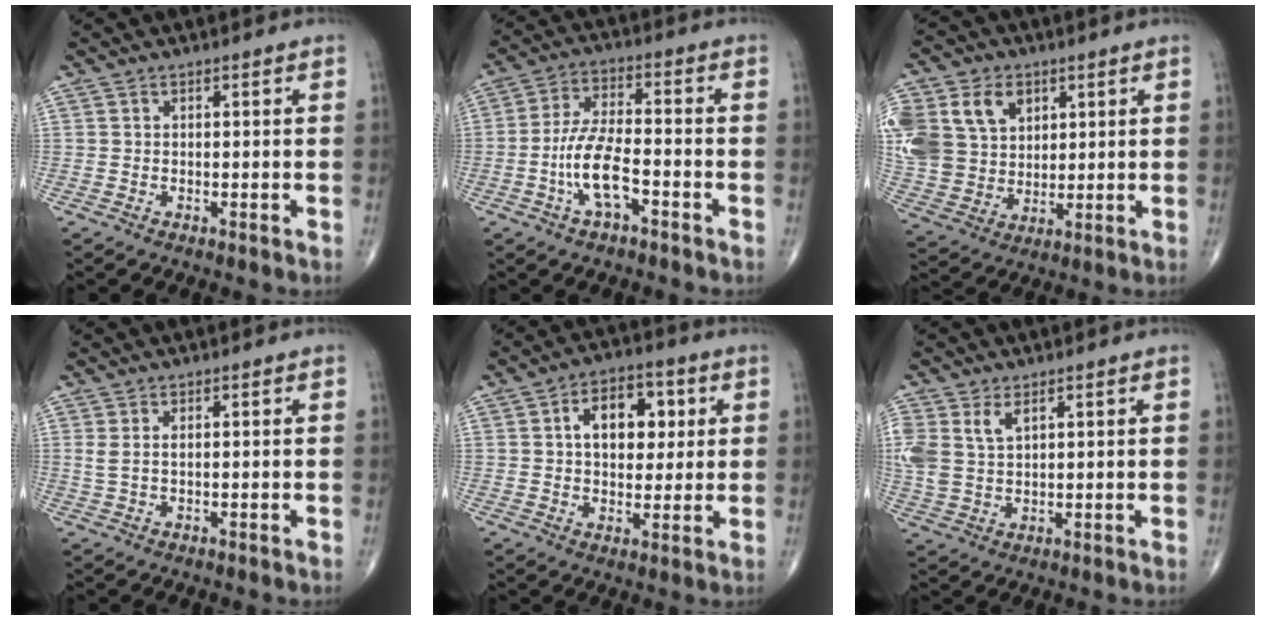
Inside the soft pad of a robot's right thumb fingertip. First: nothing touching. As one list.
[{"total": 9.2, "force": [-3.5, 3.7, 7.7], "torque": [-0.159, 0.030, -0.067]}, {"total": 21.6, "force": [7.1, 16.7, 11.8], "torque": [-0.274, 0.027, 0.152]}, {"total": 1.9, "force": [0.7, 0.6, 1.6], "torque": [-0.043, 0.008, 0.021]}, {"total": 11.2, "force": [2.7, 7.0, 8.3], "torque": [-0.087, 0.004, 0.040]}, {"total": 8.0, "force": [3.5, 4.8, 5.4], "torque": [-0.121, -0.003, 0.079]}]